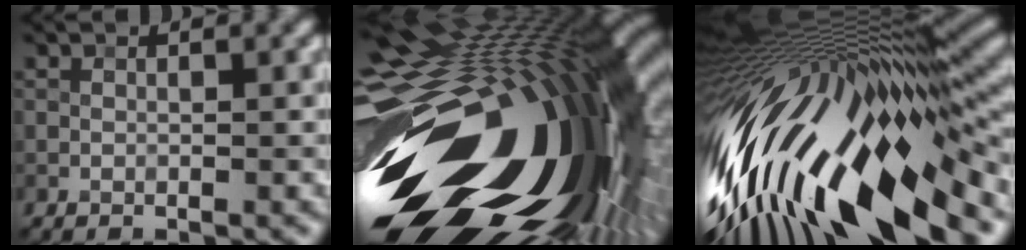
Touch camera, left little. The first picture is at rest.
{"total": 20.4, "force": [-2.1, 10.6, 17.3], "torque": [-0.330, -0.052, -0.034]}
{"total": 18.5, "force": [-3.6, 5.8, 17.1], "torque": [-0.297, -0.025, -0.065]}